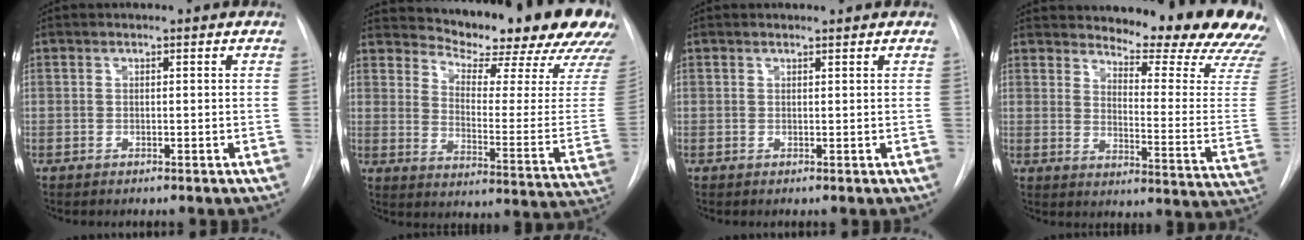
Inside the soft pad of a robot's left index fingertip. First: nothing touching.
{"total": 24.0, "force": [21.2, 3.4, 10.6], "torque": [-0.163, -0.101, 0.256]}
{"total": 0.7, "force": [0.7, 0.0, 0.0], "torque": [-0.007, 0.000, 0.011]}
{"total": 21.0, "force": [19.1, 2.7, 8.2], "torque": [-0.108, -0.114, 0.219]}